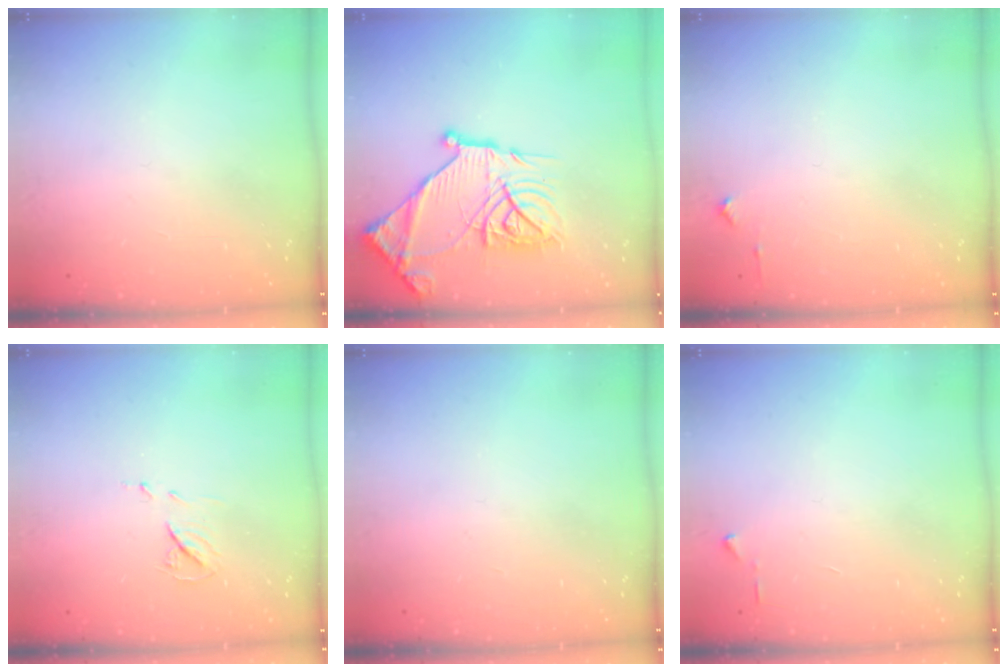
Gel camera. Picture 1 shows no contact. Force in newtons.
{"total": 22.8, "press": 22.6, "slide": 2.3}
{"total": 3.0, "press": 3.0, "slide": 0.4}
{"total": 5.8, "press": 5.8, "slide": 0.5}
{"total": 0.0}
{"total": 3.2, "press": 3.2, "slide": 0.4}